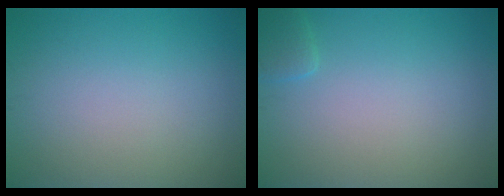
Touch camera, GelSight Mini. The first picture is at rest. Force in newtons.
{"total": 1.3, "press": 1.3, "slide": 0.1}